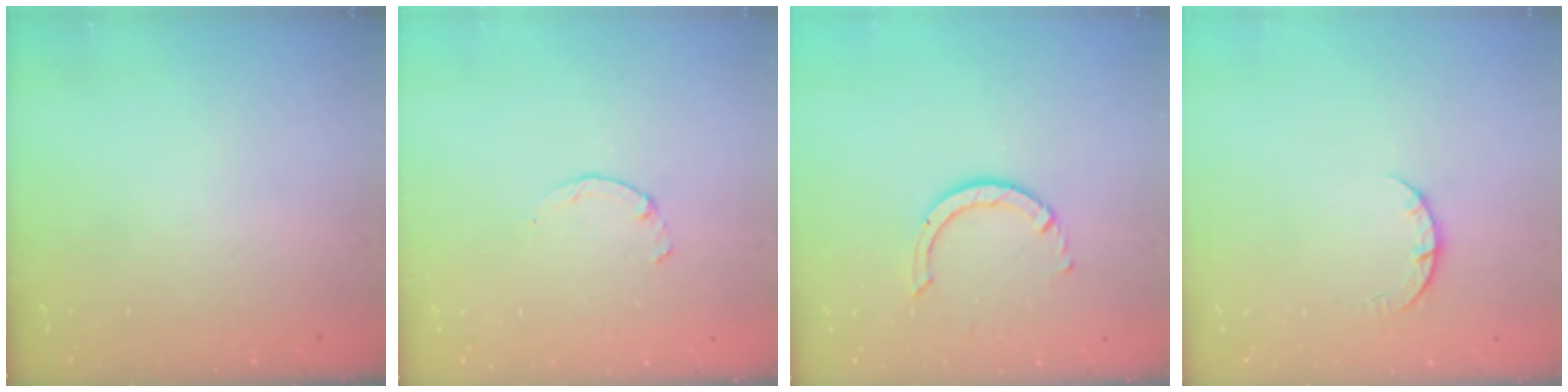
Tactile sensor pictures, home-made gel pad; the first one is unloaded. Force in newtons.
{"total": 1.5, "press": 1.4, "slide": 0.3}
{"total": 3.3, "press": 3.2, "slide": 0.4}
{"total": 3.6, "press": 3.6, "slide": 0.5}